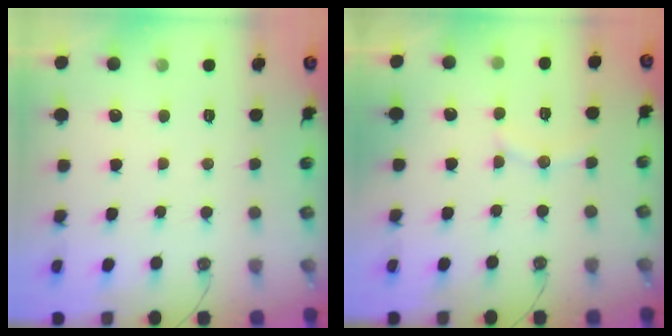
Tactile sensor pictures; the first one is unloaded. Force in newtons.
{"total": 6.3, "press": 6.1, "slide": 1.4}